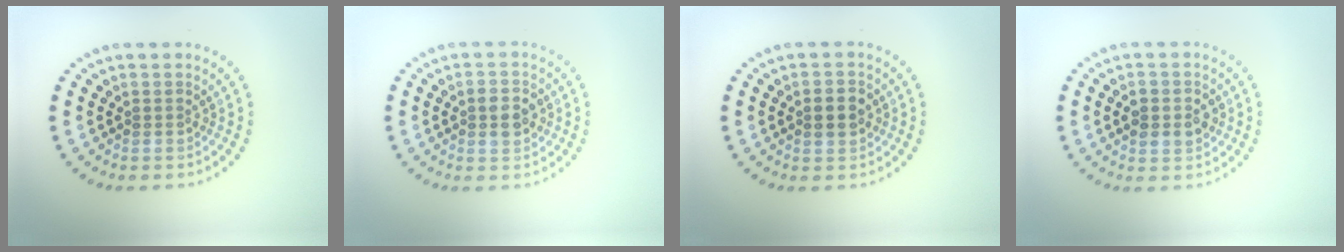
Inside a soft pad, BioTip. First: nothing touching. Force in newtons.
{"total": 2.5, "press": 2.5, "slide": 0.2}
{"total": 2.5, "press": 2.5, "slide": 0.2}
{"total": 2.6, "press": 2.6, "slide": 0.2}